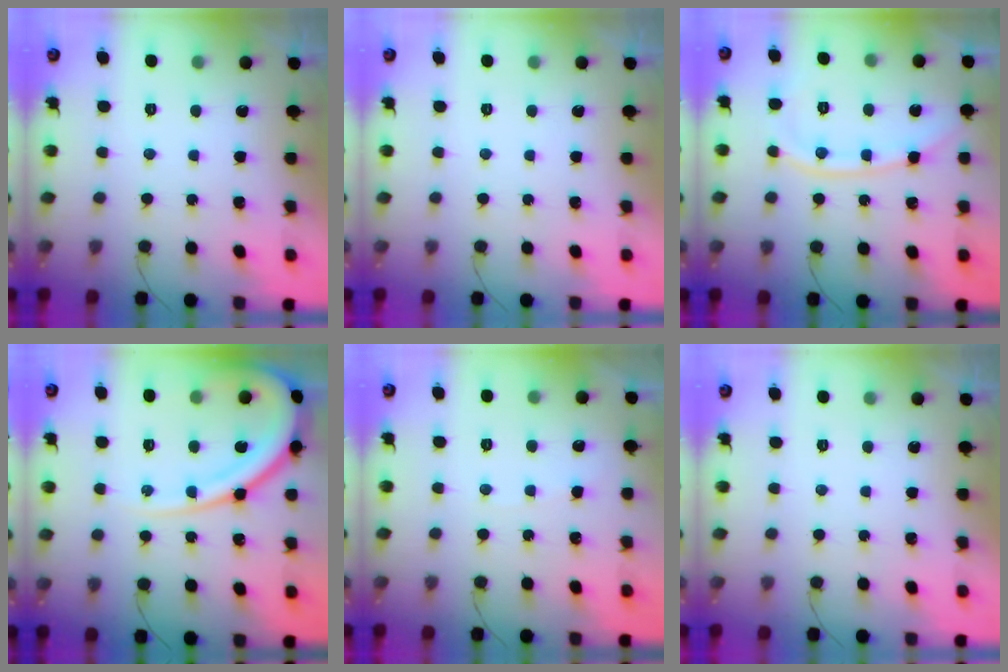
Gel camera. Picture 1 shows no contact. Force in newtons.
{"total": 0.0}
{"total": 9.3, "press": 9.3, "slide": 0.6}
{"total": 15.0, "press": 14.8, "slide": 1.9}
{"total": 2.0, "press": 2.0, "slide": 0.3}
{"total": 0.0}